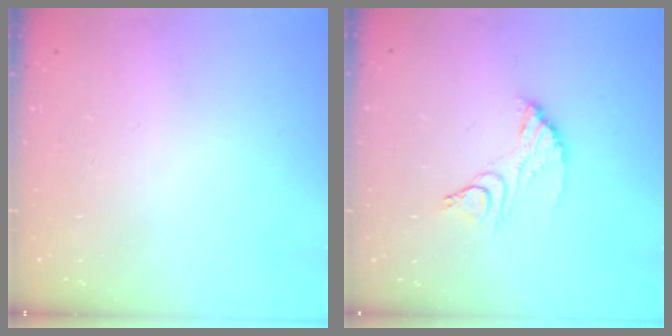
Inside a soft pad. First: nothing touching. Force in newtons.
{"total": 11.6, "press": 11.6, "slide": 0.9}